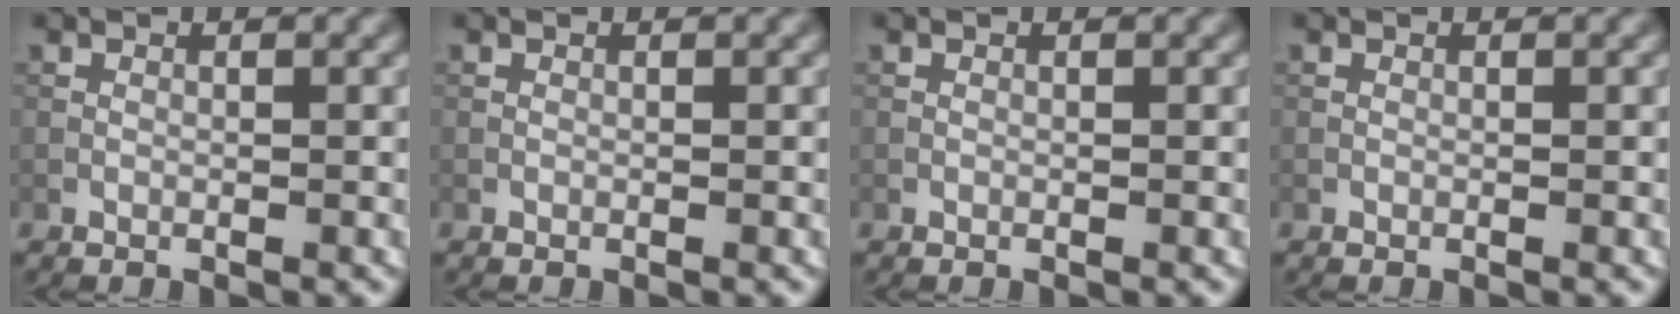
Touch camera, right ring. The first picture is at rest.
{"total": 0.0}
{"total": 0.0}
{"total": 0.0}